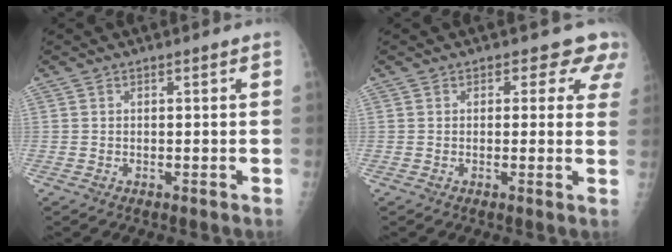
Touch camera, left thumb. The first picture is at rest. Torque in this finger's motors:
{"motor_torque": [-0.14, 0.20, -0.12, -0.04, 0.05]}